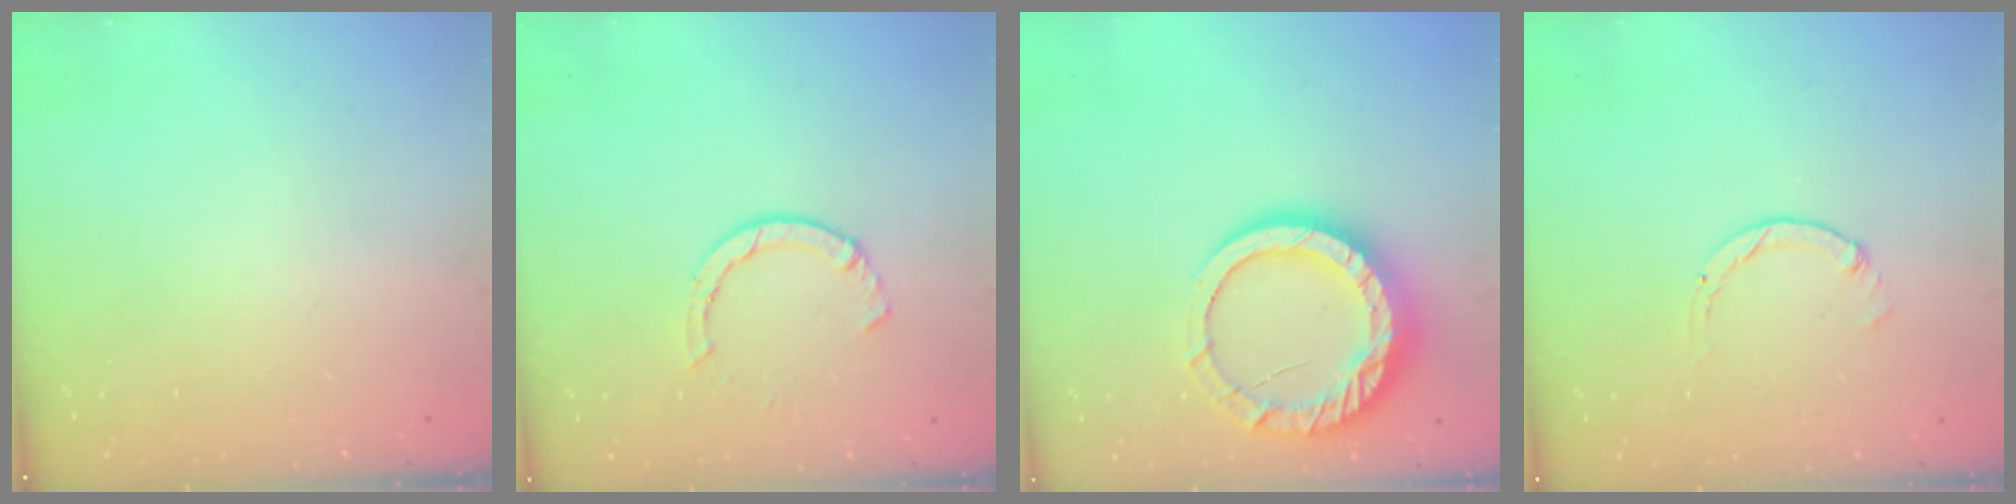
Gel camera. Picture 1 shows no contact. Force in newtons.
{"total": 4.0, "press": 4.0, "slide": 0.4}
{"total": 16.2, "press": 16.1, "slide": 1.2}
{"total": 0.0}